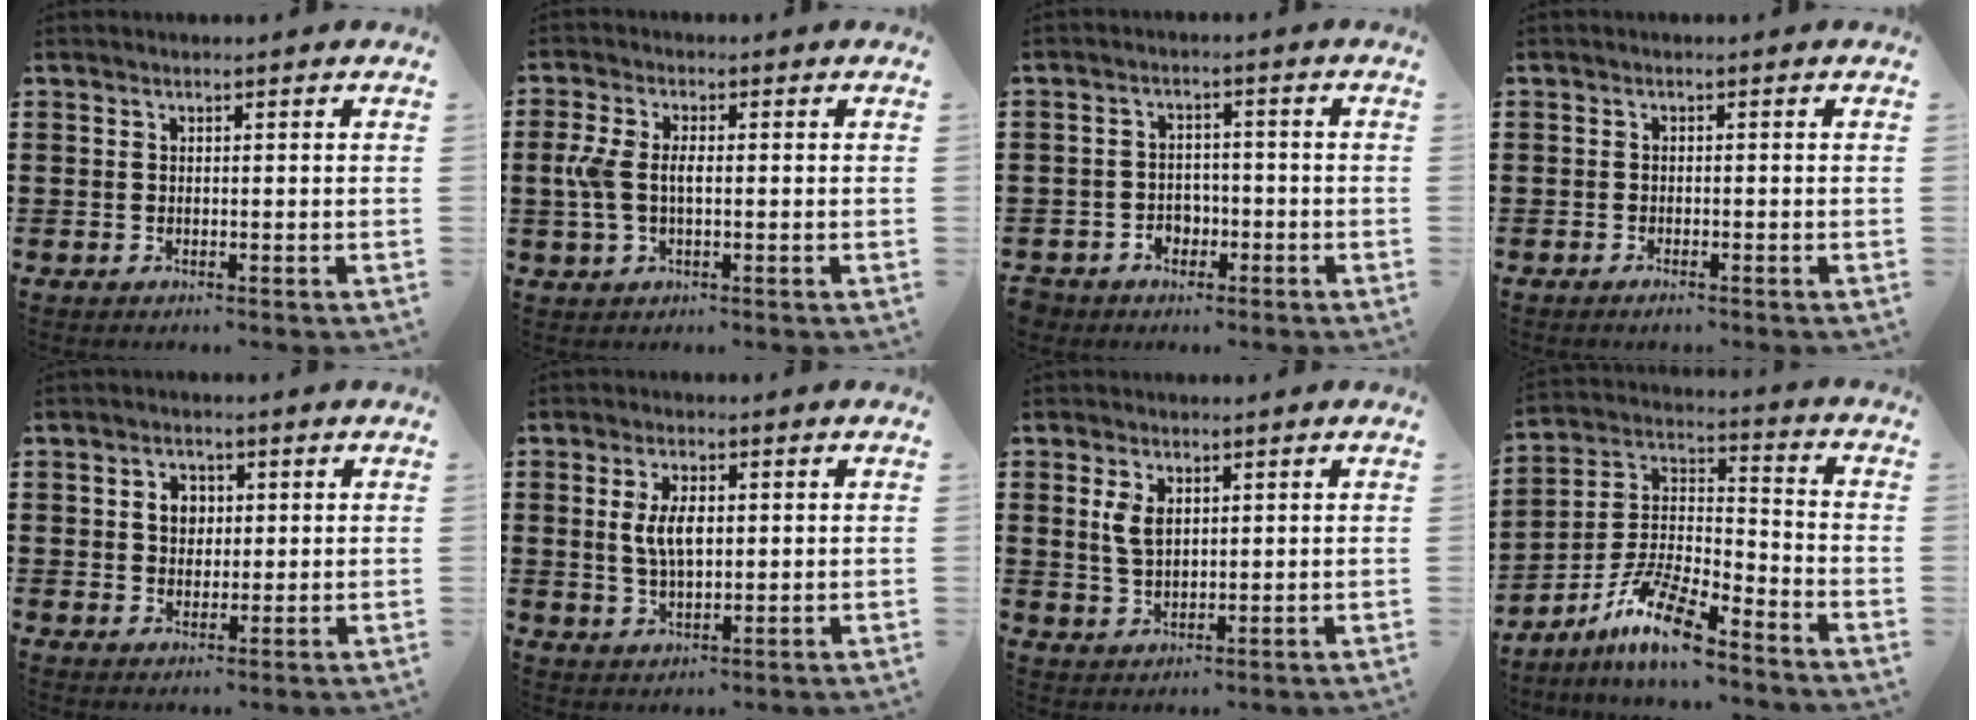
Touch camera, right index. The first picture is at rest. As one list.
[{"total": 4.7, "force": [-0.2, 2.2, 4.1], "torque": [-0.107, -0.004, -0.013]}, {"total": 3.1, "force": [-2.0, 2.3, 0.5], "torque": [-0.018, 0.007, -0.044]}, {"total": 0.7, "force": [-0.7, 0.1, 0.3], "torque": [-0.009, -0.004, -0.012]}, {"total": 3.3, "force": [0.7, 2.7, 1.9], "torque": [-0.047, 0.012, 0.009]}, {"total": 5.2, "force": [0.7, 2.3, 4.6], "torque": [-0.087, 0.004, 0.009]}, {"total": 4.0, "force": [1.3, 2.1, 3.1], "torque": [-0.068, 0.006, 0.024]}, {"total": 10.9, "force": [-8.4, 2.3, 6.6], "torque": [-0.151, 0.010, -0.169]}]